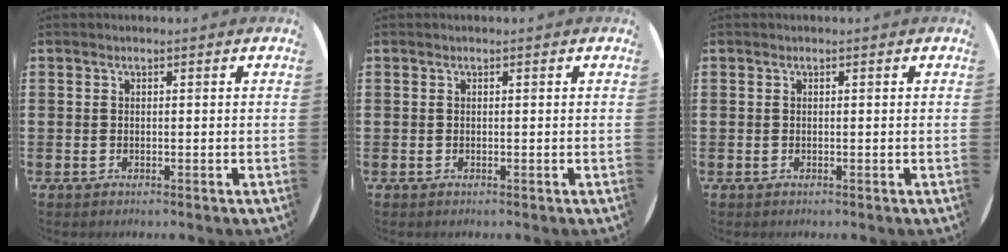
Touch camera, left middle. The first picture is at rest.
{"total": 0.0}
{"total": 0.0}